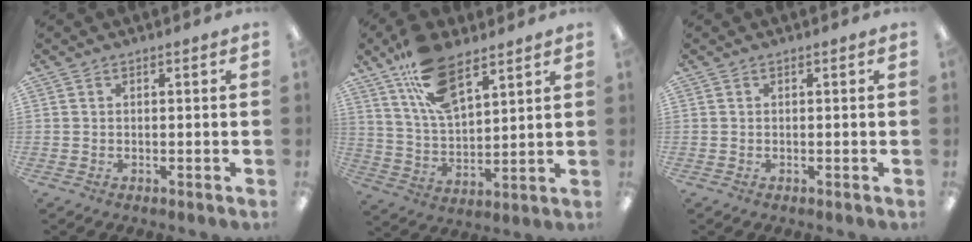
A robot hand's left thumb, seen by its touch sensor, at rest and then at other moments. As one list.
[{"total": 14.8, "force": [9.7, 6.5, 9.2], "torque": [-0.172, -0.037, 0.177]}, {"total": 0.0}]